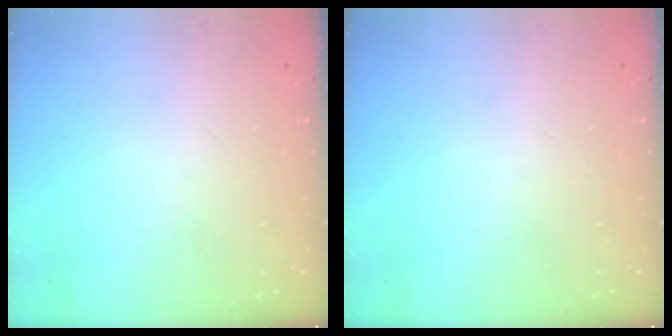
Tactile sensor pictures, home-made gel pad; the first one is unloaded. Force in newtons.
{"total": 0.0}